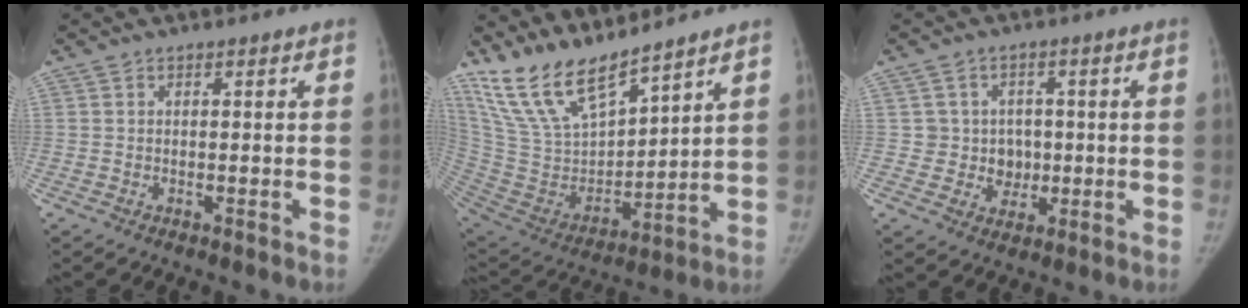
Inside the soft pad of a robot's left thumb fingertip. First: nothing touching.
{"total": 16.9, "force": [14.2, 4.9, 7.6], "torque": [-0.118, -0.079, 0.292]}
{"total": 5.8, "force": [0.2, 5.7, 0.7], "torque": [0.032, 0.011, 0.003]}